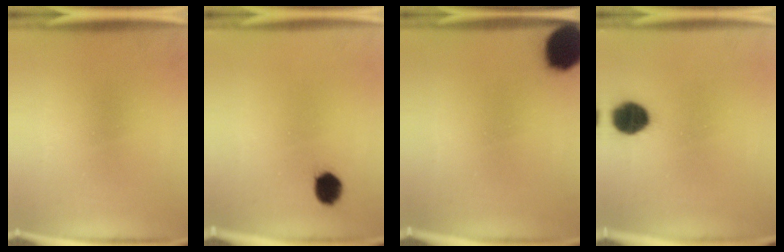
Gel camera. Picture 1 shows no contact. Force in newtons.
{"total": 4.6}
{"total": 13.2}
{"total": 7.6}